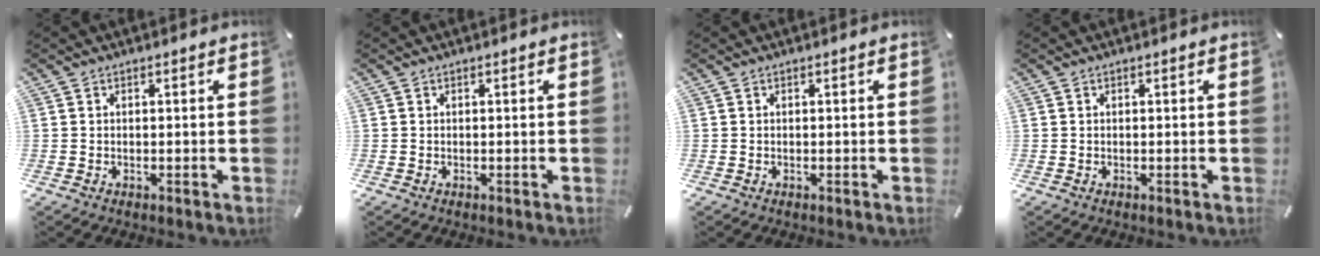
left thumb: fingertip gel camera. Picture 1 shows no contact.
{"total": 0.0}
{"total": 0.0}
{"total": 0.0}